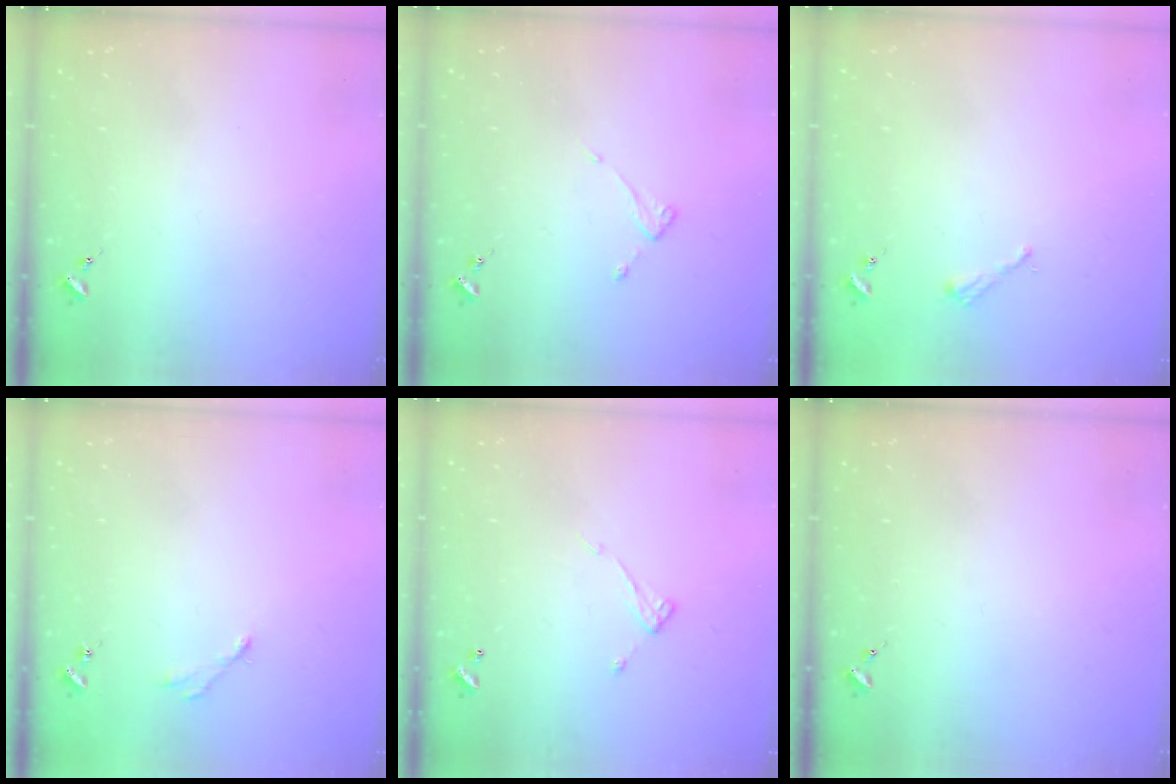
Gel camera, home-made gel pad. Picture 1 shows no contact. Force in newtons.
{"total": 3.6, "press": 3.6, "slide": 0.3}
{"total": 2.2, "press": 2.2, "slide": 0.3}
{"total": 2.5, "press": 2.5, "slide": 0.3}
{"total": 7.3, "press": 7.3, "slide": 0.5}
{"total": 0.0}